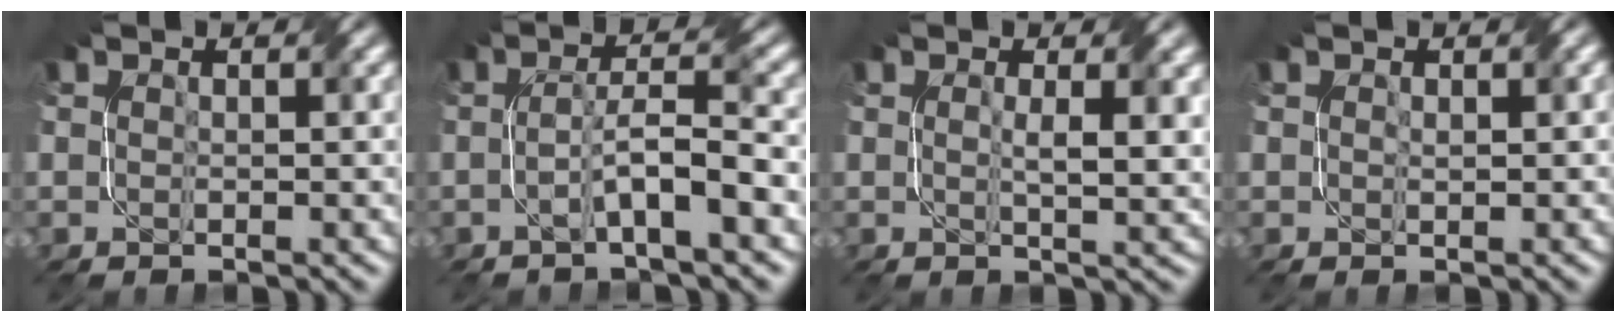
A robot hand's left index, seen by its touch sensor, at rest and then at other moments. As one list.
[{"total": 4.2, "force": [-1.6, 0.4, 3.8], "torque": [-0.068, 0.015, -0.033]}, {"total": 2.5, "force": [0.5, 0.5, 2.4], "torque": [-0.035, -0.001, 0.009]}, {"total": 0.7, "force": [0.3, 0.4, 0.5], "torque": [-0.006, -0.002, 0.008]}]